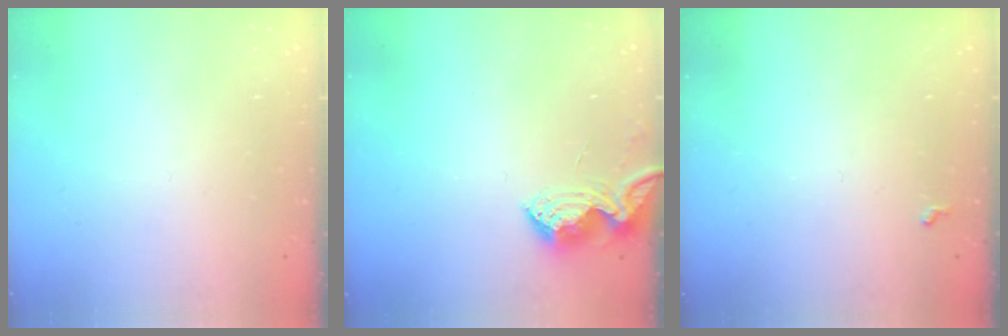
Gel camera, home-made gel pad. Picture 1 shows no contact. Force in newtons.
{"total": 6.9, "press": 6.9, "slide": 0.7}
{"total": 2.8, "press": 2.8, "slide": 0.5}